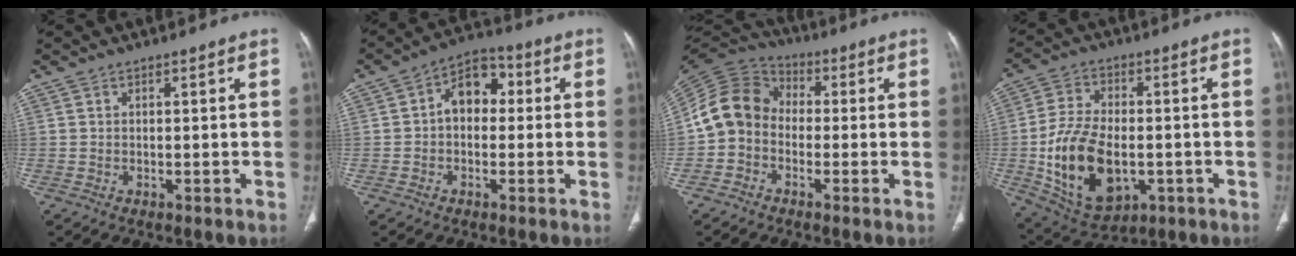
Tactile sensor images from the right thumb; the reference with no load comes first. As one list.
[{"total": 8.2, "force": [0.4, 5.8, 5.7], "torque": [-0.055, 0.031, -0.006]}, {"total": 10.5, "force": [-1.6, 8.9, 5.3], "torque": [-0.099, 0.037, -0.047]}, {"total": 17.0, "force": [-3.3, 10.2, 13.2], "torque": [-0.228, 0.003, -0.040]}]